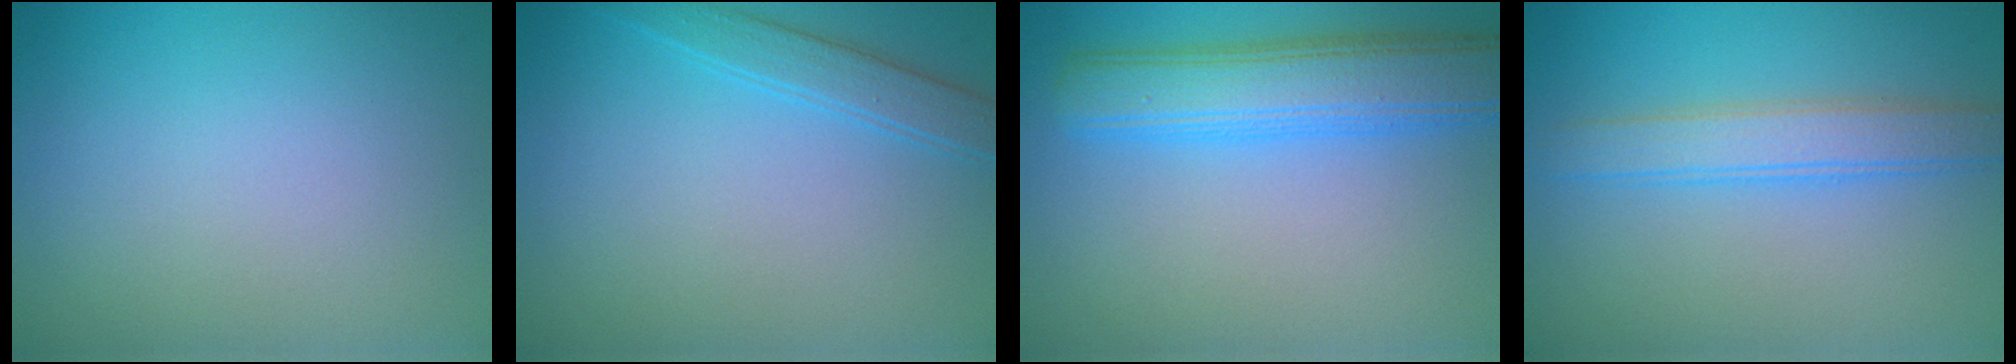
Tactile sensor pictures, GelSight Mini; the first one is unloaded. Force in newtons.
{"total": 2.2, "press": 2.2, "slide": 0.2}
{"total": 6.5, "press": 6.5, "slide": 0.2}
{"total": 3.2, "press": 3.2, "slide": 0.4}